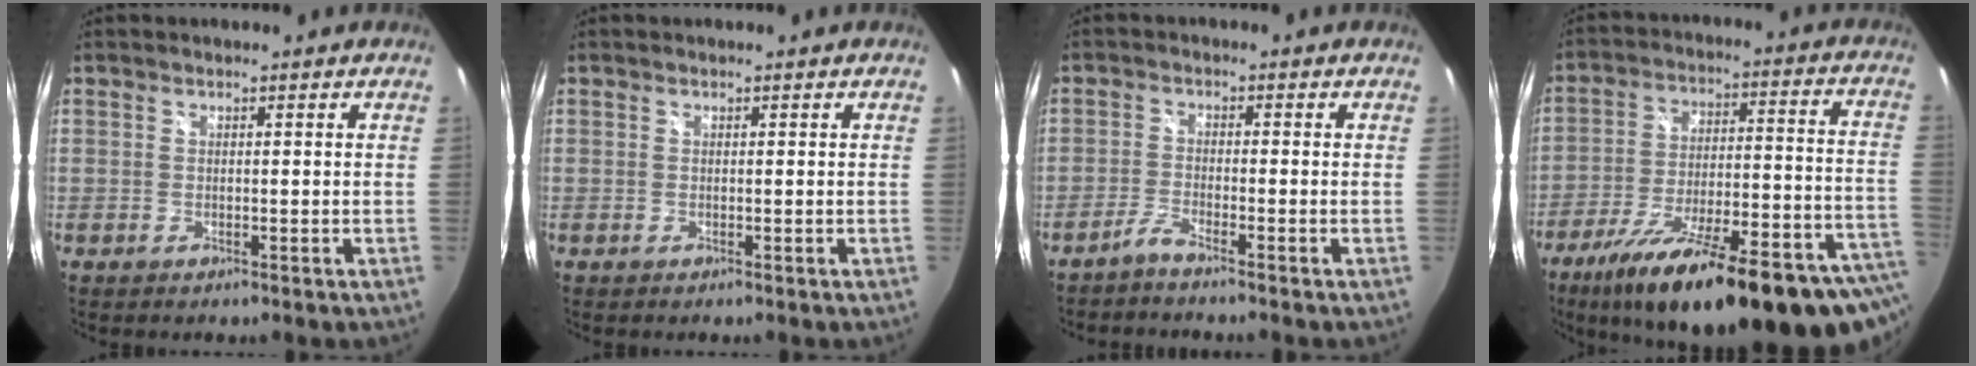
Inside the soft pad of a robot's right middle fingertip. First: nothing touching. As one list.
[{"total": 0.0}, {"total": 1.8, "force": [-1.4, -0.8, 0.8], "torque": [-0.032, -0.001, -0.037]}, {"total": 31.6, "force": [-22.5, 6.1, 21.4], "torque": [-0.303, -0.054, -0.319]}]